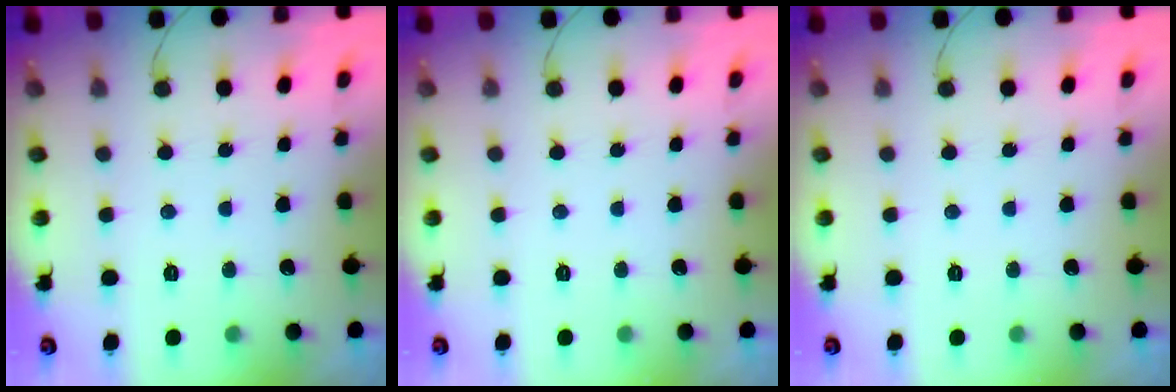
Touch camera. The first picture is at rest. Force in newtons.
{"total": 0.0}
{"total": 0.0}